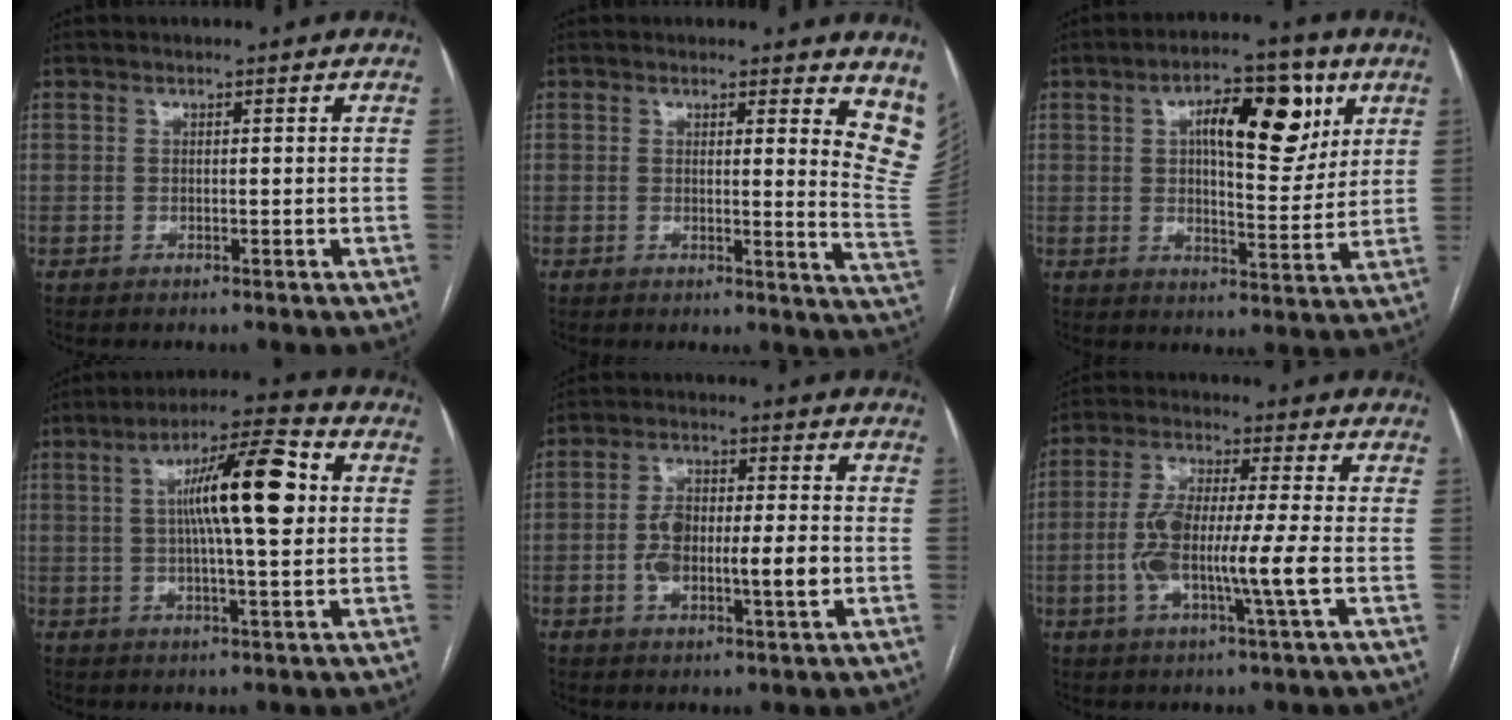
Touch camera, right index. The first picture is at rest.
{"total": 9.2, "force": [6.5, 1.9, 6.2], "torque": [-0.054, -0.035, 0.044]}
{"total": 12.6, "force": [4.7, 4.5, 10.8], "torque": [-0.160, 0.022, 0.071]}
{"total": 13.6, "force": [2.4, 1.7, 13.3], "torque": [-0.220, 0.023, 0.035]}
{"total": 9.7, "force": [-1.5, 3.1, 9.1], "torque": [-0.164, 0.014, -0.022]}
{"total": 11.1, "force": [-2.1, 0.6, 10.9], "torque": [-0.215, 0.002, -0.044]}